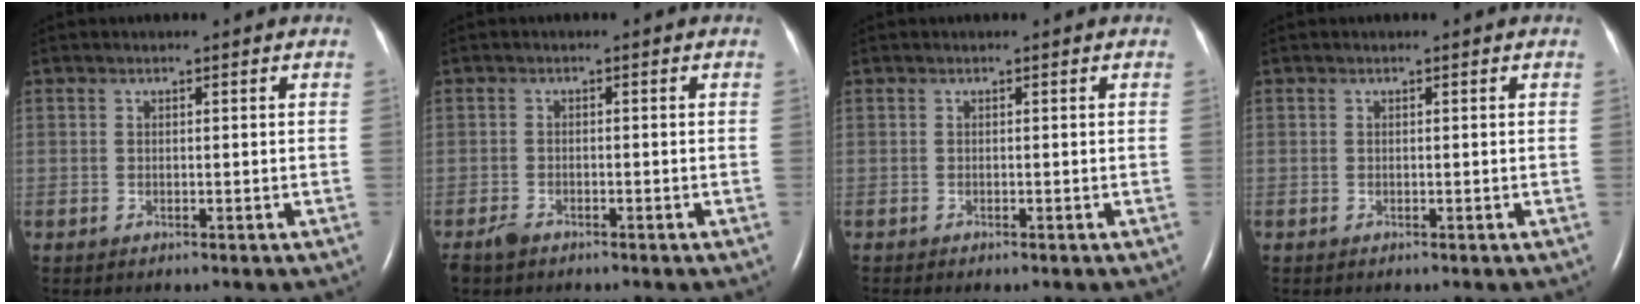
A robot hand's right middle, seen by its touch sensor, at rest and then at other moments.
{"total": 2.1, "force": [-1.7, 0.8, 0.9], "torque": [-0.028, -0.003, -0.028]}
{"total": 1.4, "force": [-1.2, 0.2, 0.7], "torque": [-0.009, -0.003, -0.013]}
{"total": 0.0}